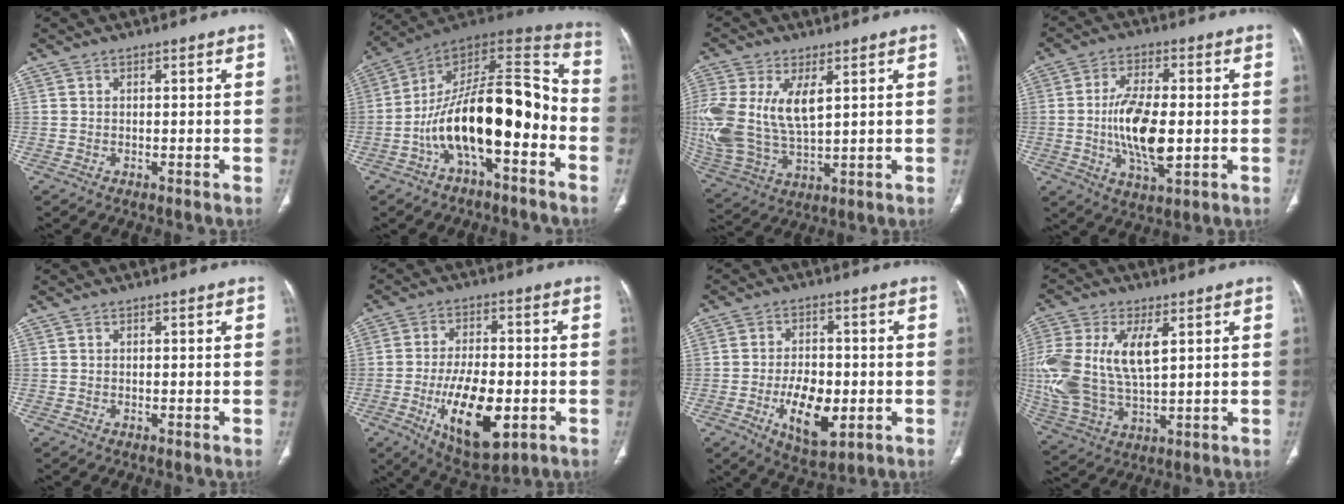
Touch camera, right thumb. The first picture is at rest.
{"total": 21.7, "force": [-6.4, 9.2, 18.6], "torque": [-0.292, 0.081, -0.101]}
{"total": 17.7, "force": [4.0, 9.3, 14.5], "torque": [-0.336, -0.012, 0.087]}
{"total": 12.9, "force": [-1.0, 5.6, 11.6], "torque": [-0.211, -0.004, -0.014]}
{"total": 0.0}
{"total": 15.7, "force": [-4.6, 7.3, 13.1], "torque": [-0.209, 0.004, -0.064]}
{"total": 10.9, "force": [-2.9, 5.9, 8.8], "torque": [-0.131, 0.002, -0.038]}
{"total": 18.7, "force": [3.8, 9.6, 15.6], "torque": [-0.354, -0.006, 0.075]}